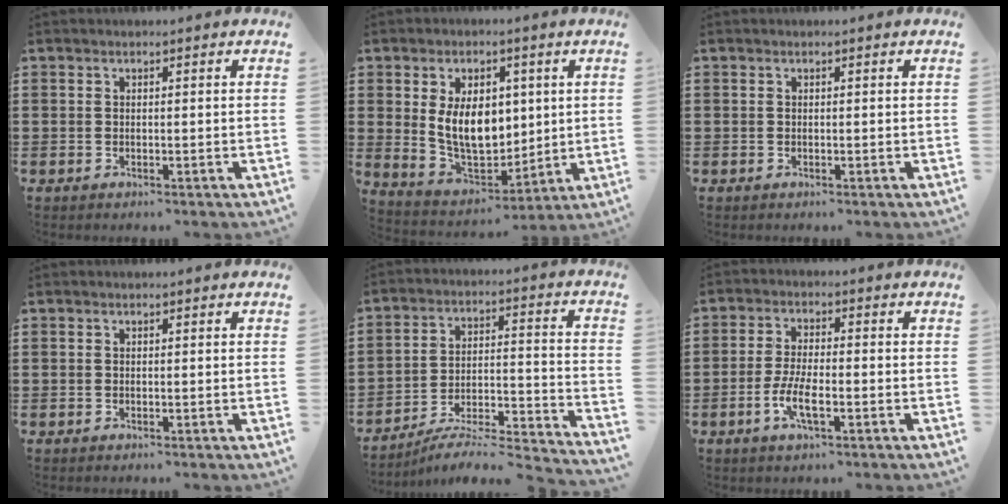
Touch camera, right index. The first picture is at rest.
{"total": 9.7, "force": [1.7, 6.3, 7.1], "torque": [-0.138, 0.005, 0.028]}
{"total": 0.0}
{"total": 0.0}
{"total": 4.3, "force": [-3.9, 0.5, 1.7], "torque": [-0.031, -0.015, -0.081]}
{"total": 5.2, "force": [-2.0, 1.4, 4.5], "torque": [-0.102, -0.008, -0.043]}